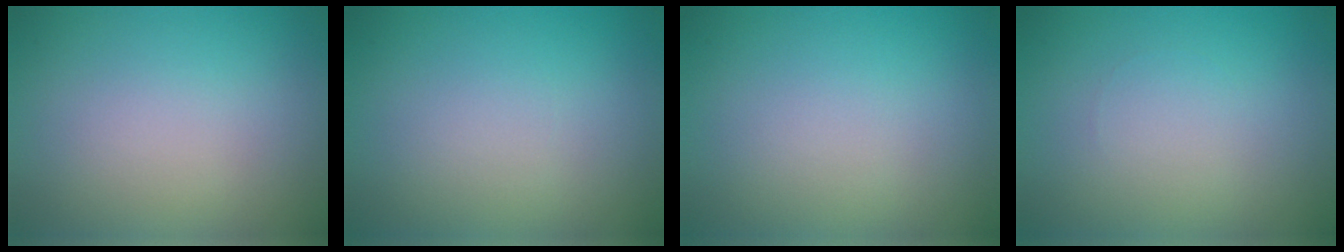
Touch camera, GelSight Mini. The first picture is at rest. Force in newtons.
{"total": 0.0}
{"total": 0.0}
{"total": 0.0}